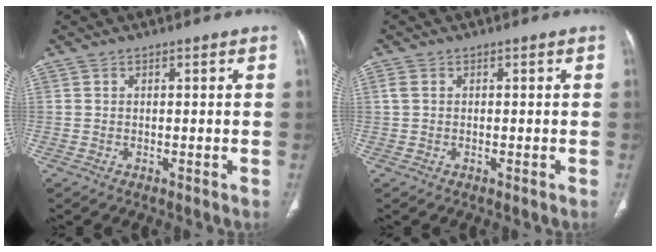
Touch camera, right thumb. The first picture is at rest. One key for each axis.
{"total": 1.2, "fx": 0.1, "fy": 0.9, "fz": 0.8, "tx": -0.024, "ty": 0.000, "tz": 0.000}